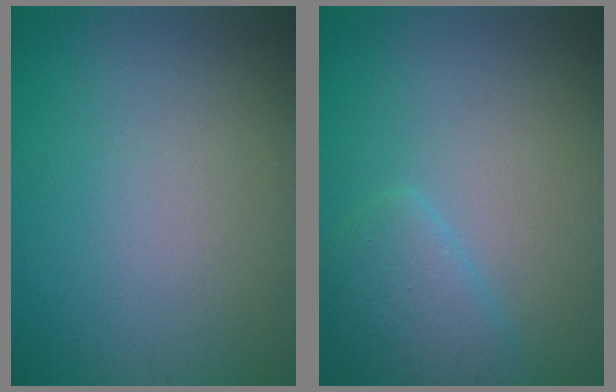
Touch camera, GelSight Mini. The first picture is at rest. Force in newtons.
{"total": 2.9, "press": 2.9, "slide": 0.1}